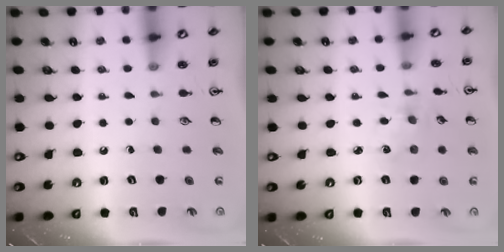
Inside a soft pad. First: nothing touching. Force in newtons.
{"total": 1.6, "press": 1.5, "slide": 0.3}